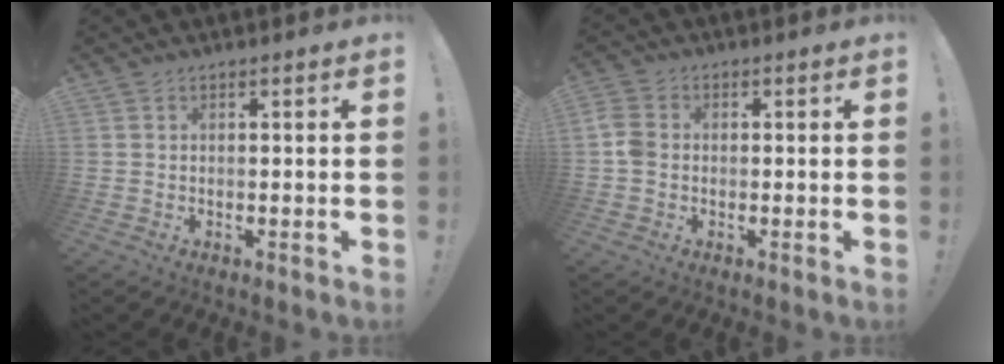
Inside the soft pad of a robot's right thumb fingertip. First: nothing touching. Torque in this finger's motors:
{"motor_torque": [-0.01, -0.18, -0.09, 0.39, 0.17]}